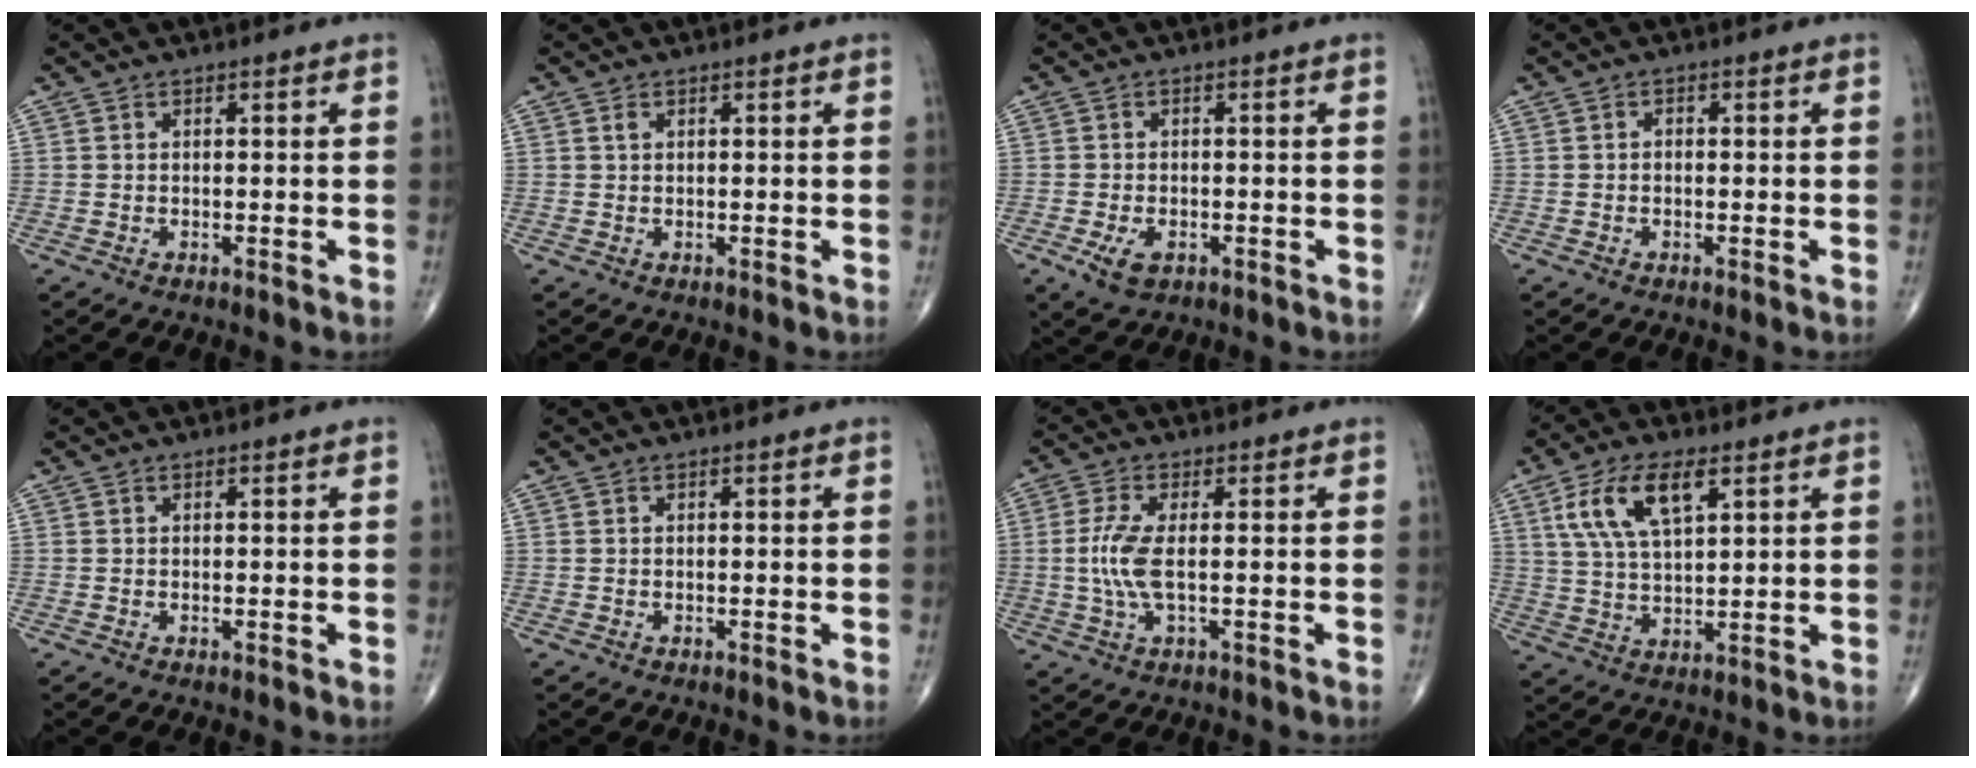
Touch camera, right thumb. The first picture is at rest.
{"total": 0.8, "force": [0.4, 0.5, 0.5], "torque": [-0.009, 0.001, 0.008]}
{"total": 4.3, "force": [-1.8, 2.5, 3.0], "torque": [-0.053, -0.001, -0.027]}
{"total": 0.9, "force": [0.0, 0.6, 0.6], "torque": [-0.007, 0.005, -0.003]}
{"total": 0.0}
{"total": 0.0}
{"total": 6.4, "force": [-0.1, 2.0, 6.1], "torque": [-0.155, -0.001, -0.006]}
{"total": 11.3, "force": [4.8, 5.0, 8.9], "torque": [-0.170, -0.005, 0.094]}